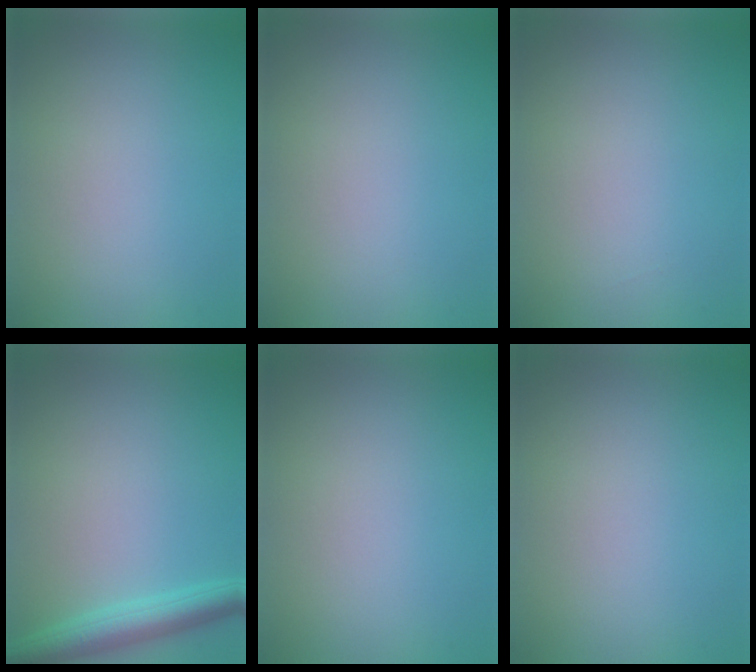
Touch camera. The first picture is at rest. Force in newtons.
{"total": 0.0}
{"total": 0.0}
{"total": 3.9, "press": 3.9, "slide": 0.2}
{"total": 0.0}
{"total": 0.0}